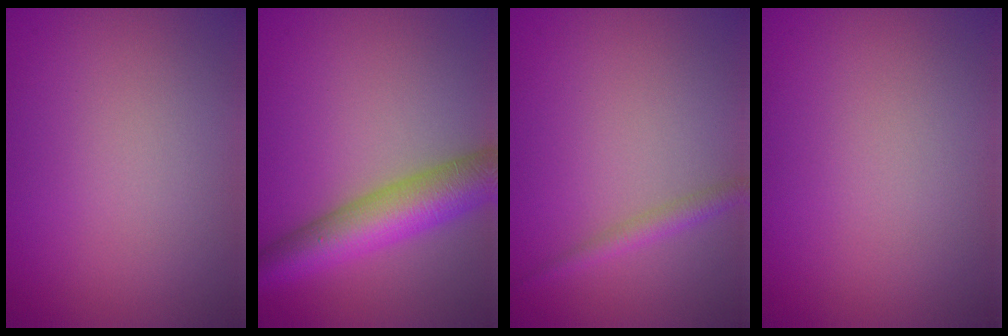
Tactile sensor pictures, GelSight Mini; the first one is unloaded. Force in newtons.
{"total": 7.2, "press": 7.2, "slide": 0.2}
{"total": 1.6, "press": 1.6, "slide": 0.1}
{"total": 0.0}